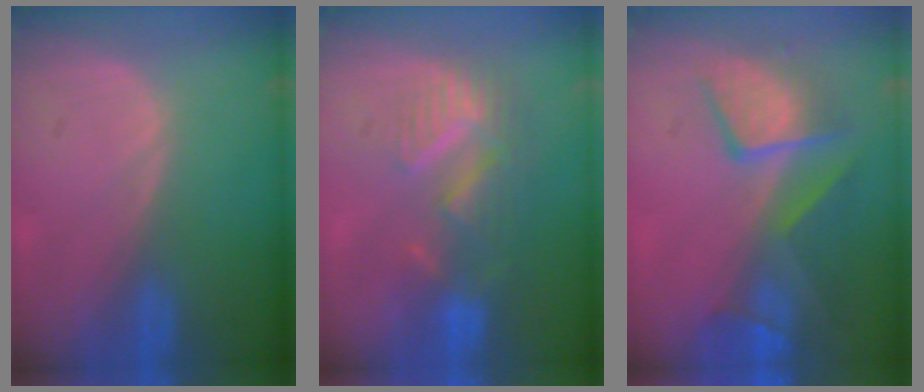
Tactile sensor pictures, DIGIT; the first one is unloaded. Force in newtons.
{"total": 8.9, "press": 7.7, "slide": 4.4}
{"total": 9.8, "press": 8.5, "slide": 5.0}